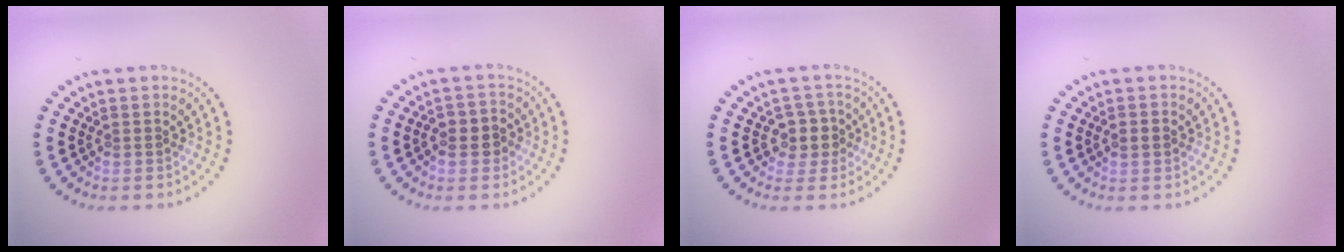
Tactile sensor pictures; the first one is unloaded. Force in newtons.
{"total": 2.3, "press": 2.2, "slide": 0.7}
{"total": 2.6, "press": 2.3, "slide": 1.3}
{"total": 1.8, "press": 1.8, "slide": 0.2}